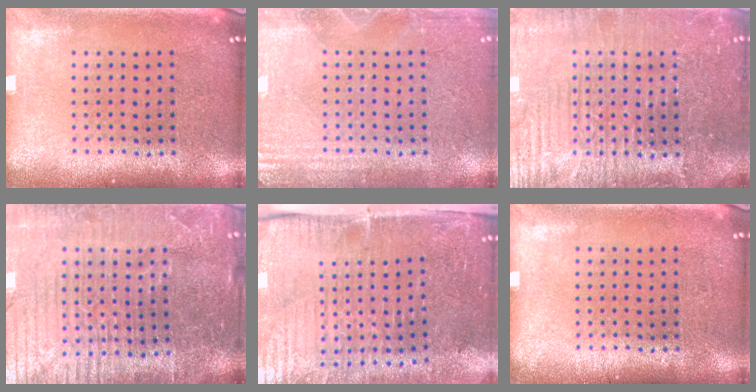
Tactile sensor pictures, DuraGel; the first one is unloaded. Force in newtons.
{"total": 2.9, "press": 2.9, "slide": 0.5}
{"total": 4.7, "press": 4.7, "slide": 0.8}
{"total": 5.4, "press": 4.9, "slide": 2.3}
{"total": 5.3, "press": 4.4, "slide": 2.9}
{"total": 0.0}